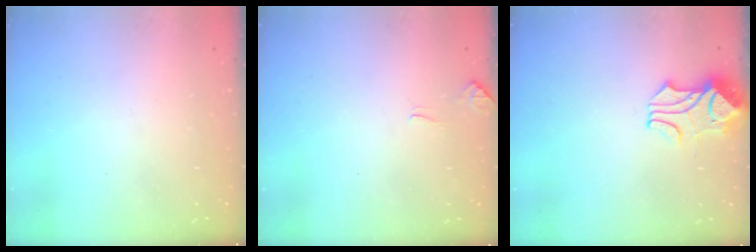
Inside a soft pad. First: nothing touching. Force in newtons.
{"total": 3.3, "press": 3.2, "slide": 0.4}
{"total": 2.0, "press": 1.8, "slide": 1.0}